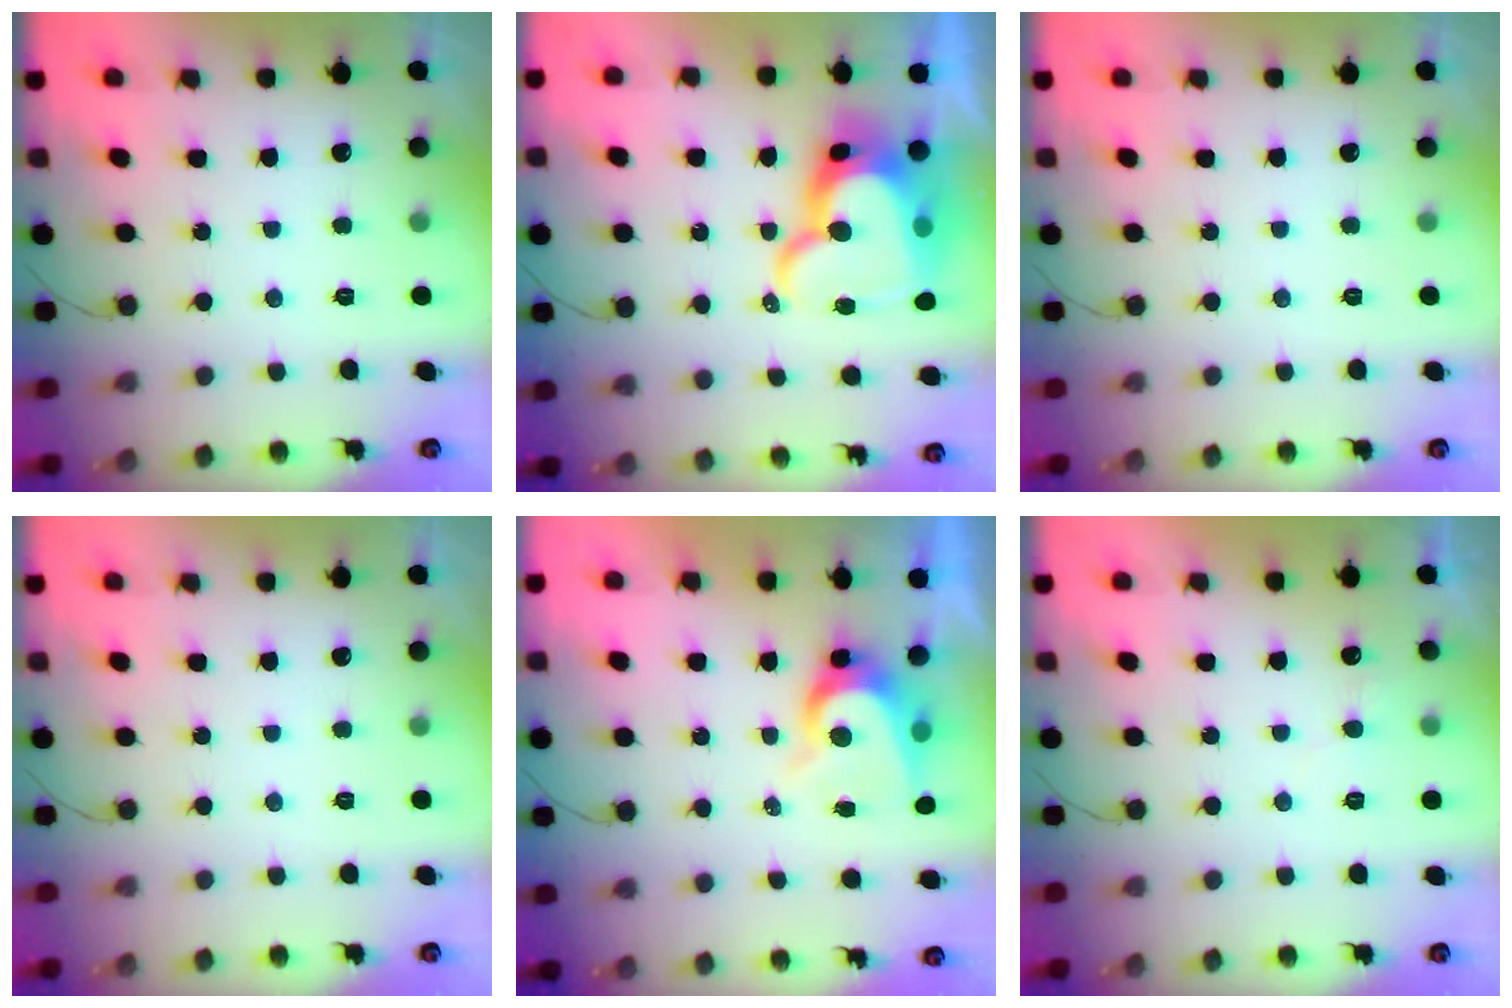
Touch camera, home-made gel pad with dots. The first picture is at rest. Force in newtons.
{"total": 22.2, "press": 22.1, "slide": 1.9}
{"total": 0.0}
{"total": 0.0}
{"total": 8.9, "press": 8.9, "slide": 0.9}
{"total": 5.3, "press": 5.3, "slide": 0.3}